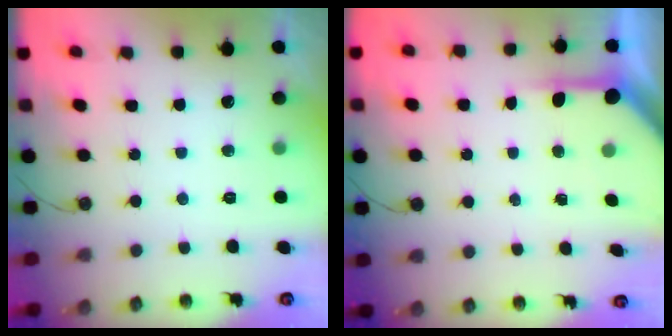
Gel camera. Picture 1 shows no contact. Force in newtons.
{"total": 5.5, "press": 5.5, "slide": 0.4}